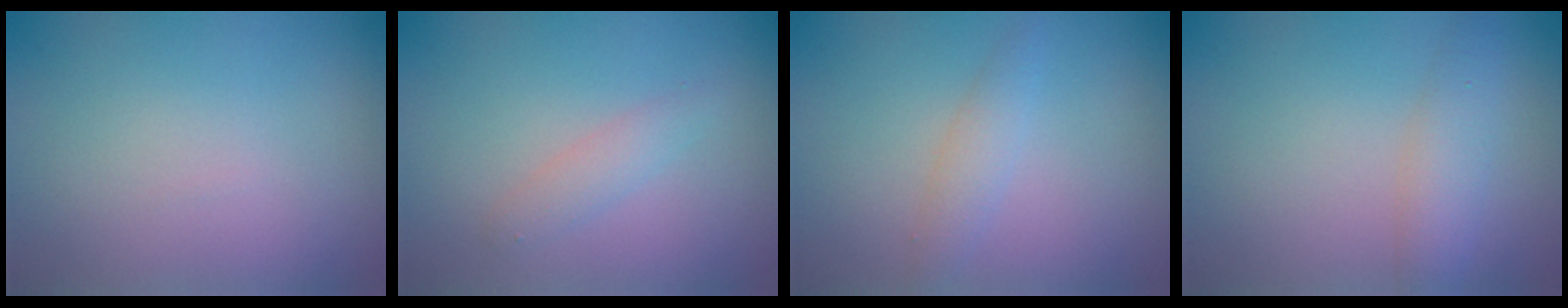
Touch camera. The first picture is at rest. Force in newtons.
{"total": 1.5, "press": 1.5, "slide": 0.0}
{"total": 1.6, "press": 1.6, "slide": 0.0}
{"total": 2.7, "press": 2.7, "slide": 0.0}